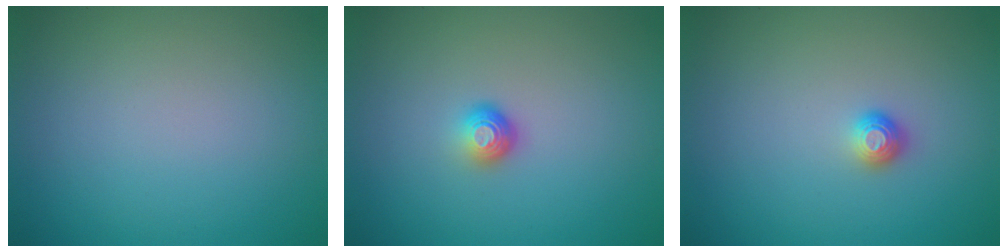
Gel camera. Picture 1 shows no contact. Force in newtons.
{"total": 1.6, "press": 1.1, "slide": 1.2}
{"total": 1.1, "press": 1.0, "slide": 0.4}